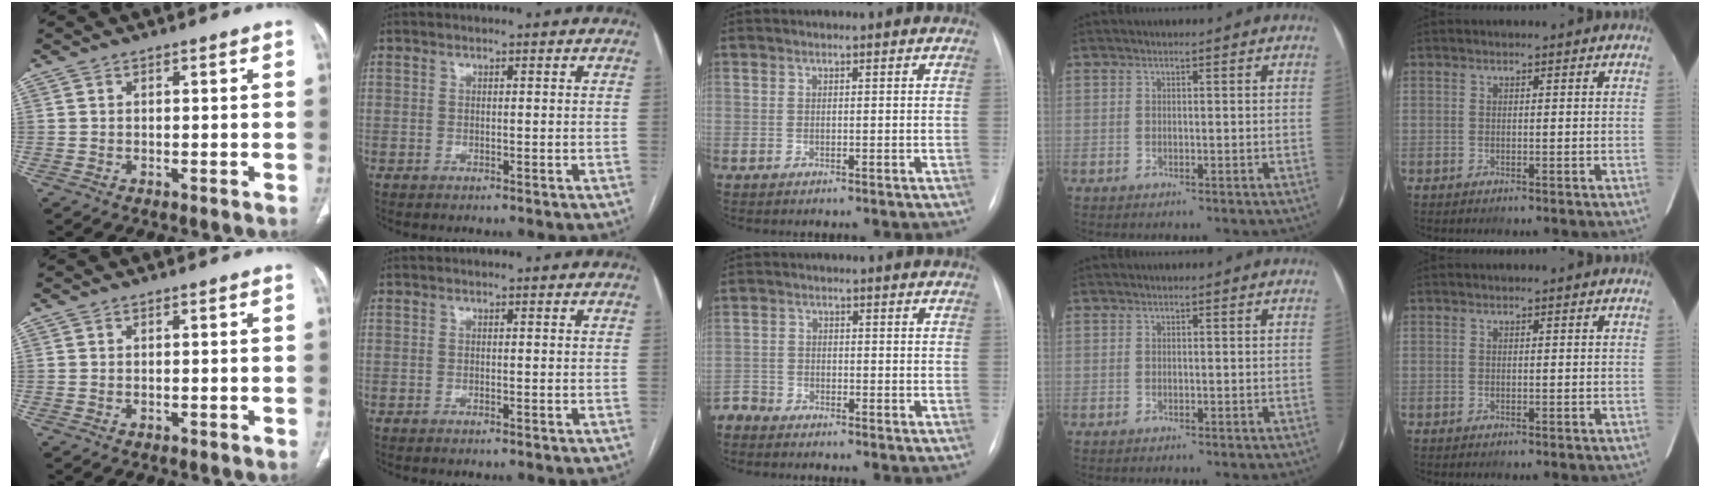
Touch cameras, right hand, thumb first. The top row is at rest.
{"middle": {"total": 3.1, "force": [-3.0, 0.5, -0.5], "torque": [0.015, -0.009, -0.061]}}